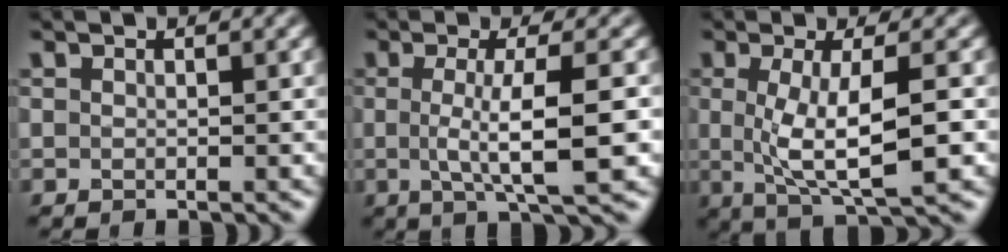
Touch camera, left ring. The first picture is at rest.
{"total": 5.9, "force": [-0.3, 1.3, 5.7], "torque": [-0.092, -0.003, -0.007]}
{"total": 6.4, "force": [-0.2, 1.6, 6.2], "torque": [-0.111, -0.008, -0.001]}